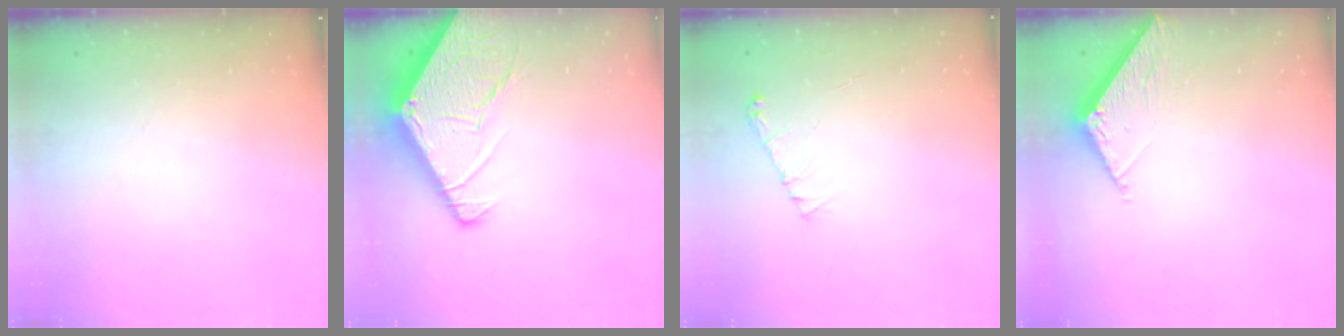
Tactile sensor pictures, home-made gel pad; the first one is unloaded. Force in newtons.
{"total": 15.4, "press": 15.3, "slide": 1.6}
{"total": 5.9, "press": 5.9, "slide": 0.7}
{"total": 6.1, "press": 6.1, "slide": 0.3}